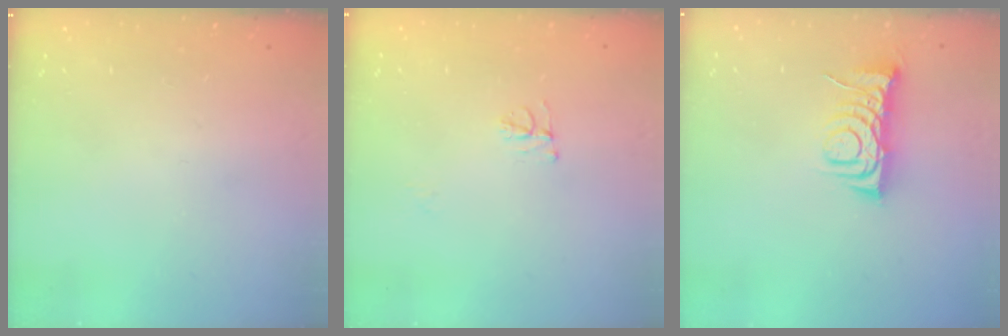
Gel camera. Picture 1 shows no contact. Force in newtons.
{"total": 4.7, "press": 4.6, "slide": 0.4}
{"total": 7.1, "press": 7.1, "slide": 0.9}